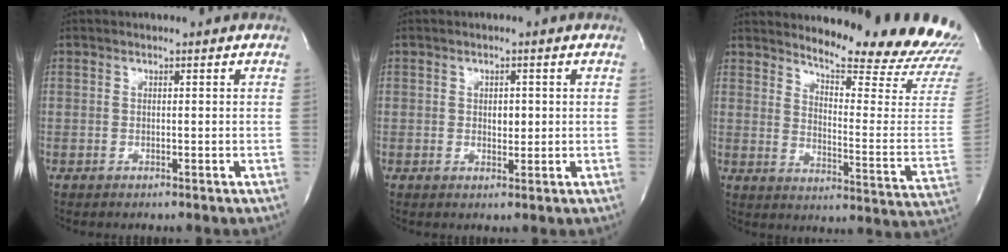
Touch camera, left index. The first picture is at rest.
{"total": 1.9, "force": [0.2, 1.2, 1.5], "torque": [-0.022, 0.000, 0.006]}
{"total": 20.2, "force": [19.0, 1.8, 6.6], "torque": [-0.096, -0.122, 0.225]}